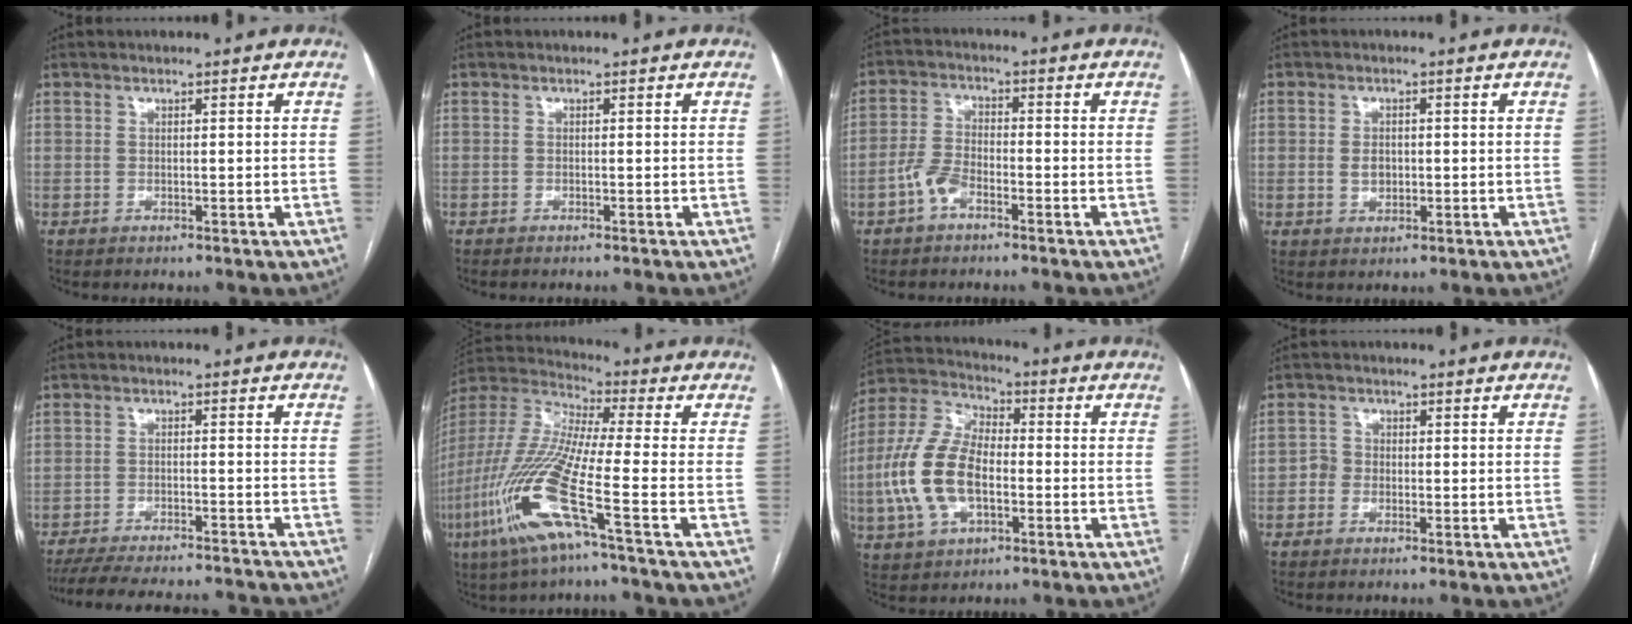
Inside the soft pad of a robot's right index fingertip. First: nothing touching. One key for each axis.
{"total": 1.4, "fx": -1.2, "fy": 0.2, "fz": 0.6, "tx": -0.008, "ty": -0.002, "tz": -0.014}
{"total": 4.4, "fx": -2.5, "fy": 2.1, "fz": 2.9, "tx": -0.068, "ty": 0.010, "tz": -0.050}
{"total": 2.6, "fx": -0.1, "fy": 1.9, "fz": 1.7, "tx": -0.030, "ty": 0.001, "tz": 0.003}
{"total": 17.9, "fx": -16.6, "fy": 2.5, "fz": 6.3, "tx": -0.131, "ty": -0.015, "tz": -0.228}
{"total": 17.1, "fx": -7.0, "fy": 0.3, "fz": 15.6, "tx": -0.349, "ty": -0.026, "tz": -0.147}
{"total": 13.9, "fx": -2.5, "fy": 7.4, "fz": 11.6, "tx": -0.272, "ty": 0.017, "tz": -0.046}
{"total": 1.7, "fx": -0.6, "fy": 1.5, "fz": 0.4, "tx": 0.002, "ty": 0.008, "tz": -0.016}